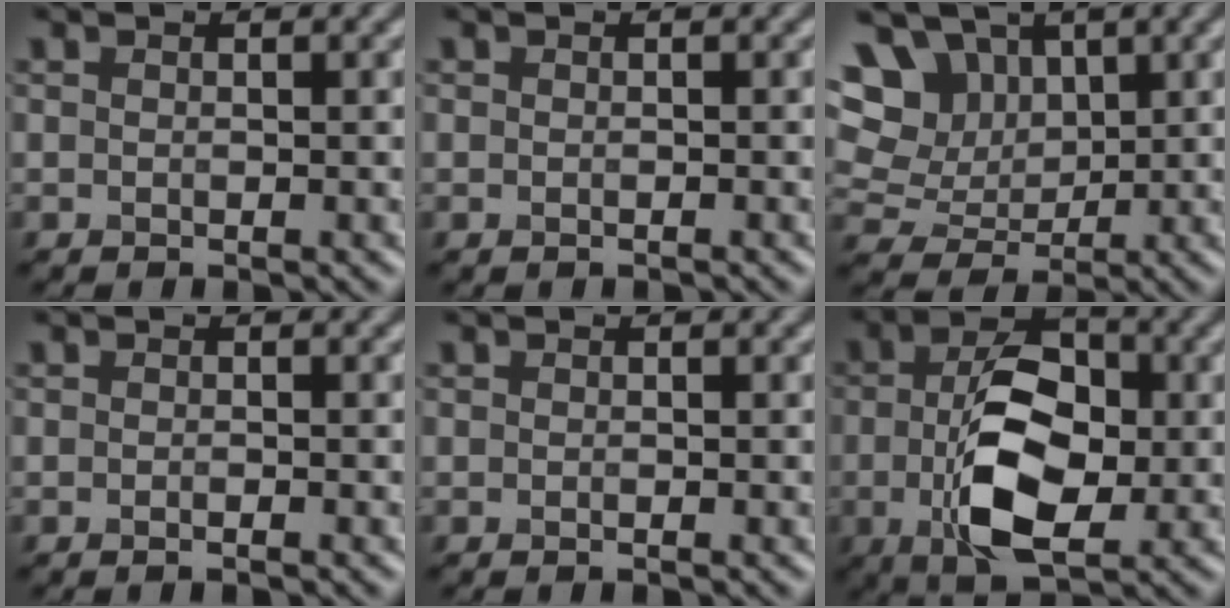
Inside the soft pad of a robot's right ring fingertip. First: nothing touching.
{"total": 0.0}
{"total": 12.0, "force": [5.2, 8.7, 6.4], "torque": [-0.128, 0.029, 0.080]}
{"total": 0.6, "force": [-0.3, 0.1, 0.5], "torque": [-0.007, -0.002, -0.005]}
{"total": 0.0}
{"total": 9.0, "force": [-0.9, 5.0, 7.5], "torque": [-0.138, 0.001, -0.021]}